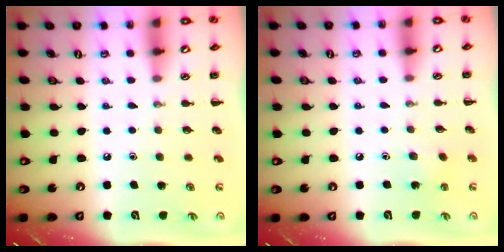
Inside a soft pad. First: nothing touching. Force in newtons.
{"total": 3.9, "press": 3.7, "slide": 1.3}